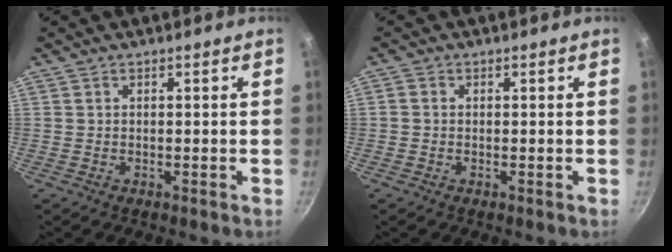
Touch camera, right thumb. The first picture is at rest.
{"total": 1.0, "force": [-0.1, 0.9, 0.4], "torque": [-0.007, 0.003, -0.005]}